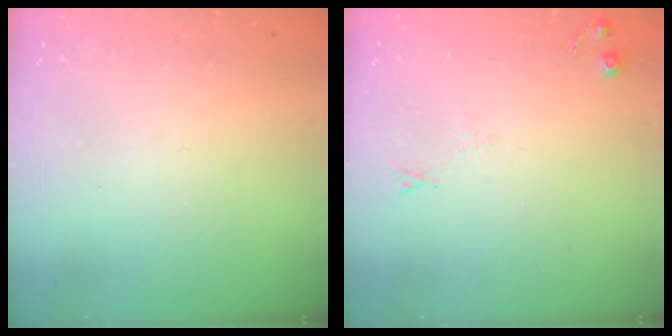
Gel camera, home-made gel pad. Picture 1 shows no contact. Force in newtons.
{"total": 4.9, "press": 4.8, "slide": 0.7}